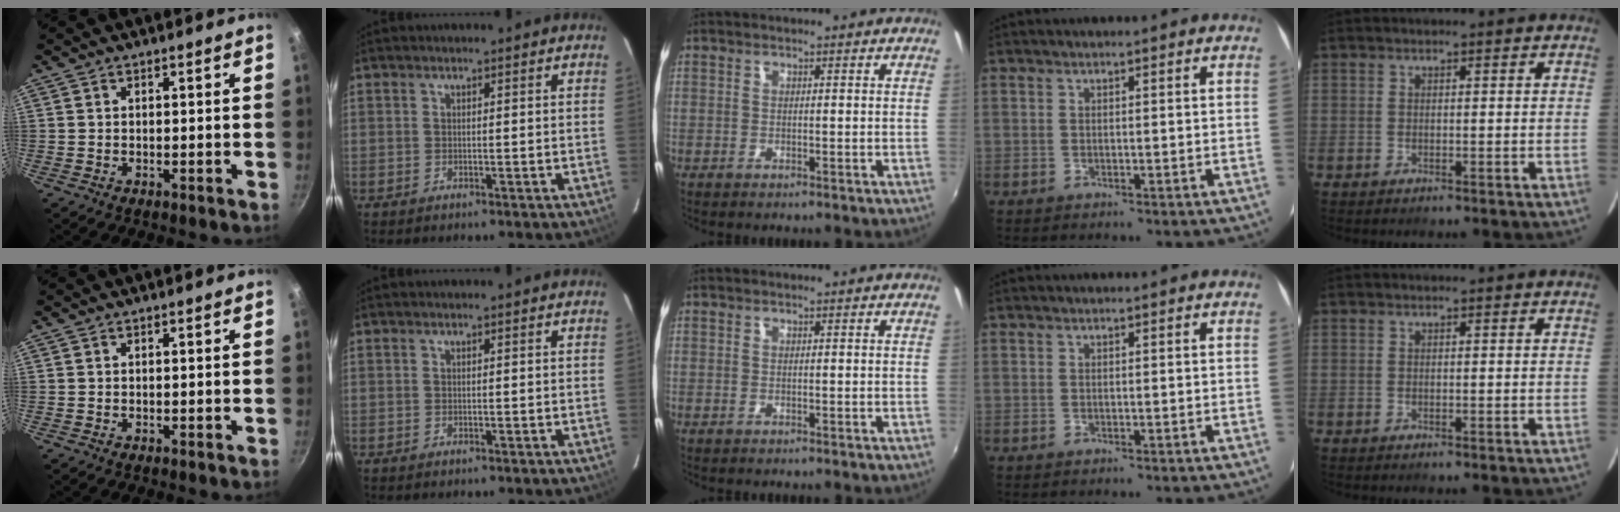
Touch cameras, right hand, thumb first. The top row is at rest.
{}